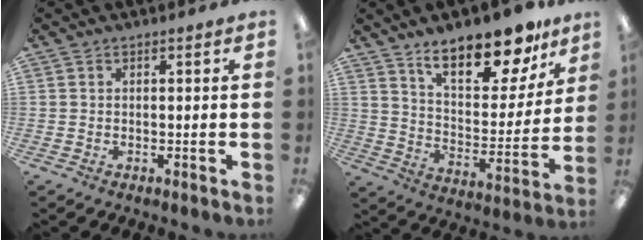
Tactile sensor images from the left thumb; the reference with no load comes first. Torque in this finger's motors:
{"motor_torque": [0.50, 0.57, 1.46, -1.32, 0.09]}